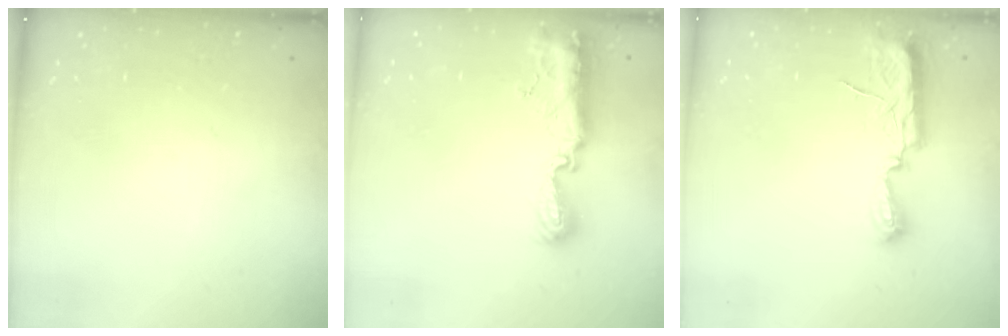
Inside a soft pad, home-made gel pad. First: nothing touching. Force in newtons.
{"total": 12.7, "press": 11.4, "slide": 5.6}
{"total": 8.9, "press": 8.5, "slide": 2.4}